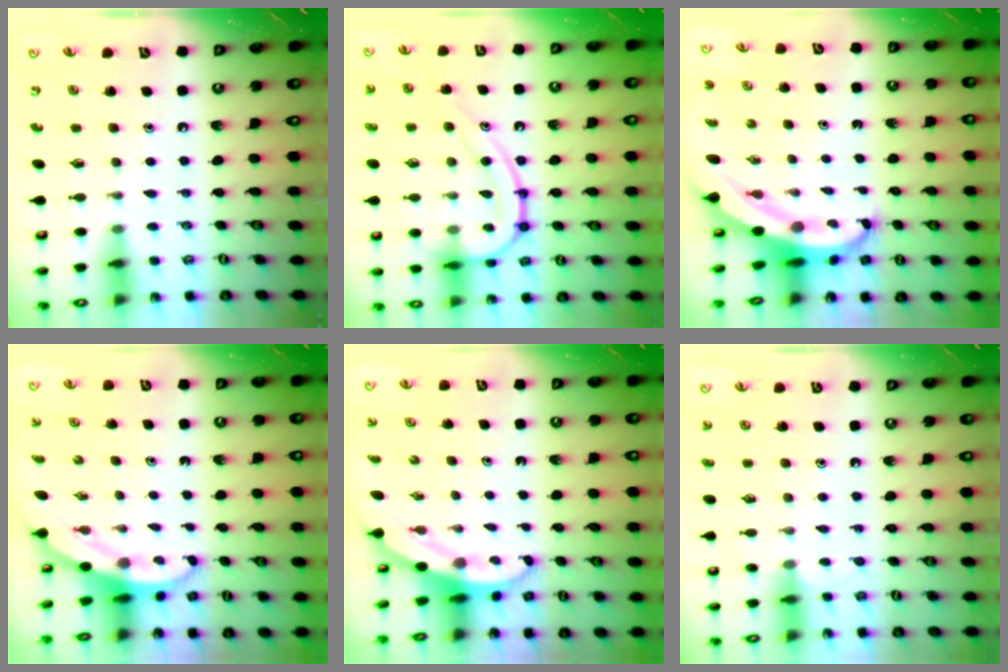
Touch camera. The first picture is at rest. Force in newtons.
{"total": 15.7, "press": 15.6, "slide": 1.6}
{"total": 5.8, "press": 5.7, "slide": 0.7}
{"total": 3.3, "press": 3.3, "slide": 0.1}
{"total": 3.3, "press": 3.3, "slide": 0.1}
{"total": 2.7, "press": 2.7, "slide": 0.3}